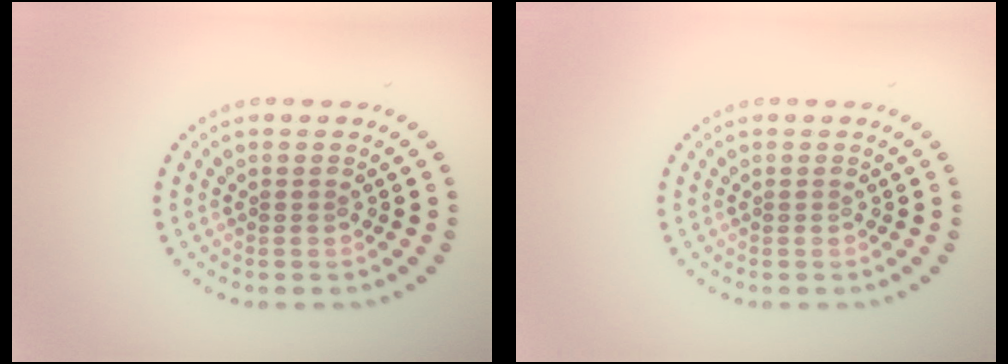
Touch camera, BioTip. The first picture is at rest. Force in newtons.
{"total": 0.0}